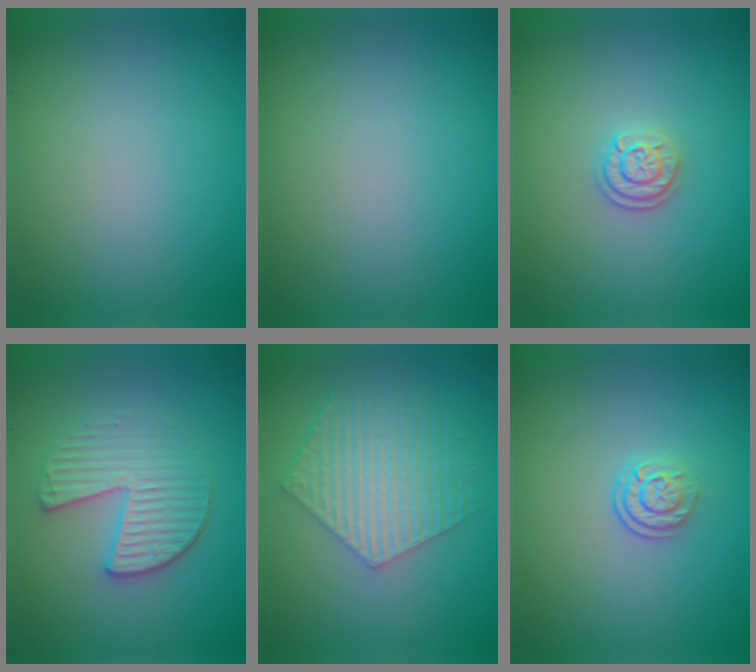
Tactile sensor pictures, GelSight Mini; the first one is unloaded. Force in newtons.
{"total": 0.0}
{"total": 2.0, "press": 1.9, "slide": 0.8}
{"total": 3.5, "press": 3.3, "slide": 1.2}
{"total": 5.8, "press": 4.3, "slide": 3.8}
{"total": 2.5, "press": 1.8, "slide": 1.7}